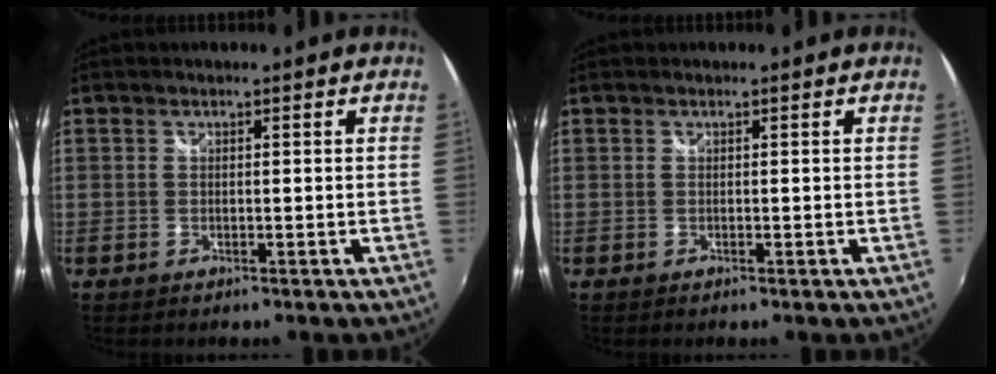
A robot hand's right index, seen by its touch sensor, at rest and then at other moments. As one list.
[{"total": 0.0}]